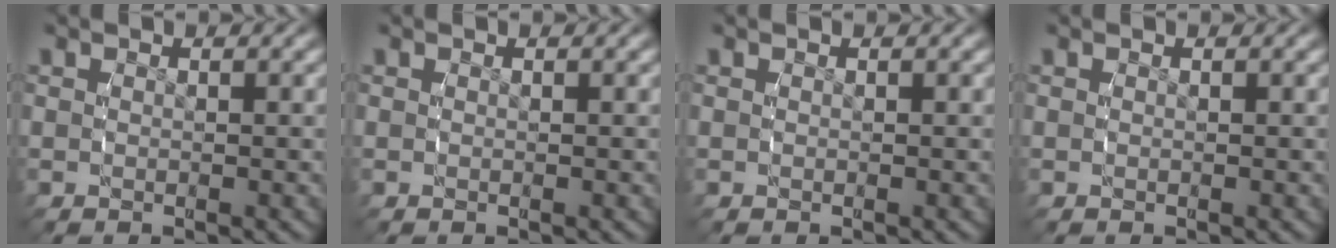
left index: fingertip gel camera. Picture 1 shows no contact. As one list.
[{"total": 0.0}, {"total": 0.0}, {"total": 0.0}]